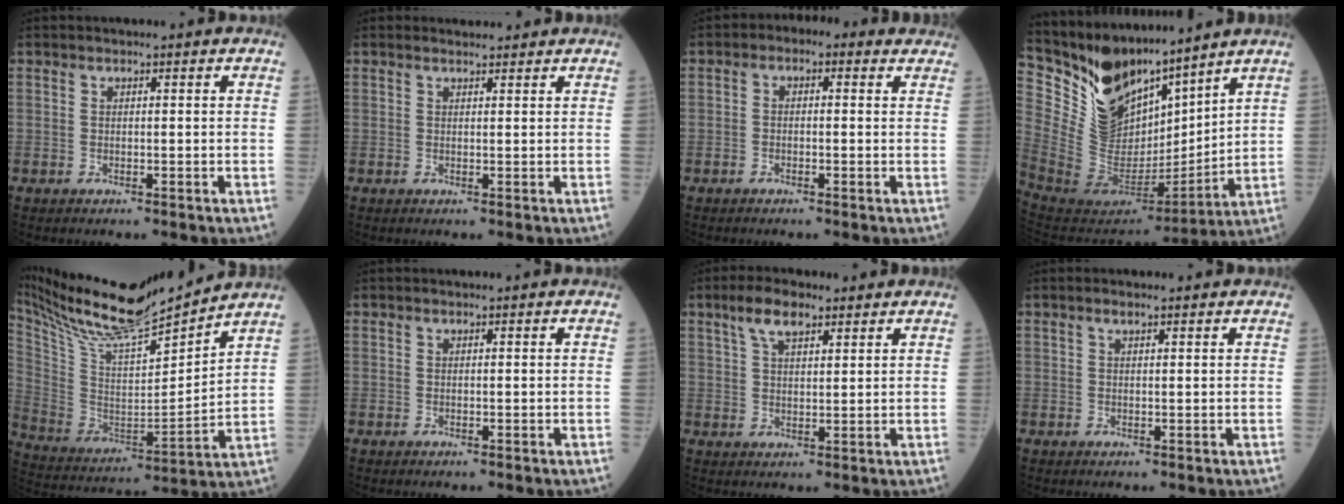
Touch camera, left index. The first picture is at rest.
{"total": 1.9, "force": [1.8, 0.6, 0.2], "torque": [-0.003, 0.009, 0.027]}
{"total": 3.5, "force": [1.4, 2.2, 2.3], "torque": [-0.028, 0.027, 0.007]}
{"total": 16.2, "force": [13.9, 5.5, 6.3], "torque": [-0.128, 0.005, 0.283]}
{"total": 21.0, "force": [18.9, 1.4, 9.1], "torque": [-0.187, -0.015, 0.329]}
{"total": 0.0}
{"total": 5.5, "force": [3.6, 2.1, 3.6], "torque": [-0.074, 0.014, 0.067]}
{"total": 1.1, "force": [0.8, 0.3, 0.7], "torque": [-0.015, 0.003, 0.013]}